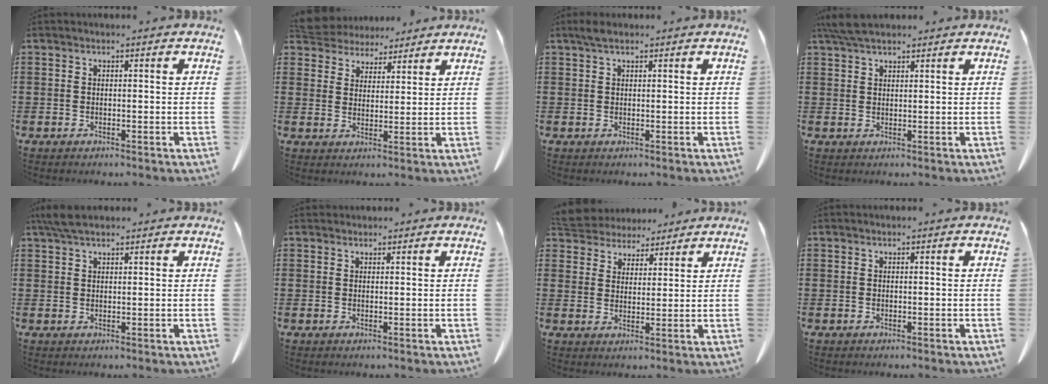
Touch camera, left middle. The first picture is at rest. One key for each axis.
{"total": 5.0, "fx": 4.8, "fy": 1.7, "fz": -0.1, "tx": -0.022, "ty": -0.019, "tz": 0.088}
{"total": 1.6, "fx": 1.0, "fy": 0.6, "fz": 1.2, "tx": -0.025, "ty": 0.005, "tz": 0.017}
{"total": 4.4, "fx": 3.5, "fy": 1.1, "fz": 2.4, "tx": -0.056, "ty": 0.000, "tz": 0.066}
{"total": 3.7, "fx": 2.7, "fy": 1.1, "fz": 2.2, "tx": -0.051, "ty": 0.004, "tz": 0.052}
{"total": 0.7, "fx": 0.6, "fy": 0.3, "fz": 0.0, "tx": -0.002, "ty": 0.001, "tz": 0.013}
{"total": 5.1, "fx": 4.8, "fy": 1.7, "fz": 0.0, "tx": -0.025, "ty": -0.020, "tz": 0.088}
{"total": 0.0}